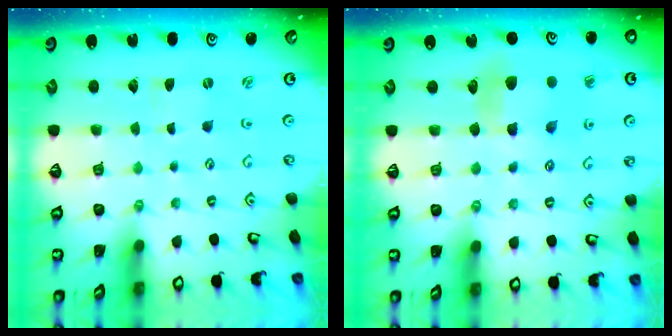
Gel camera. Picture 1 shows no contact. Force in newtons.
{"total": 10.4, "press": 10.4, "slide": 0.8}